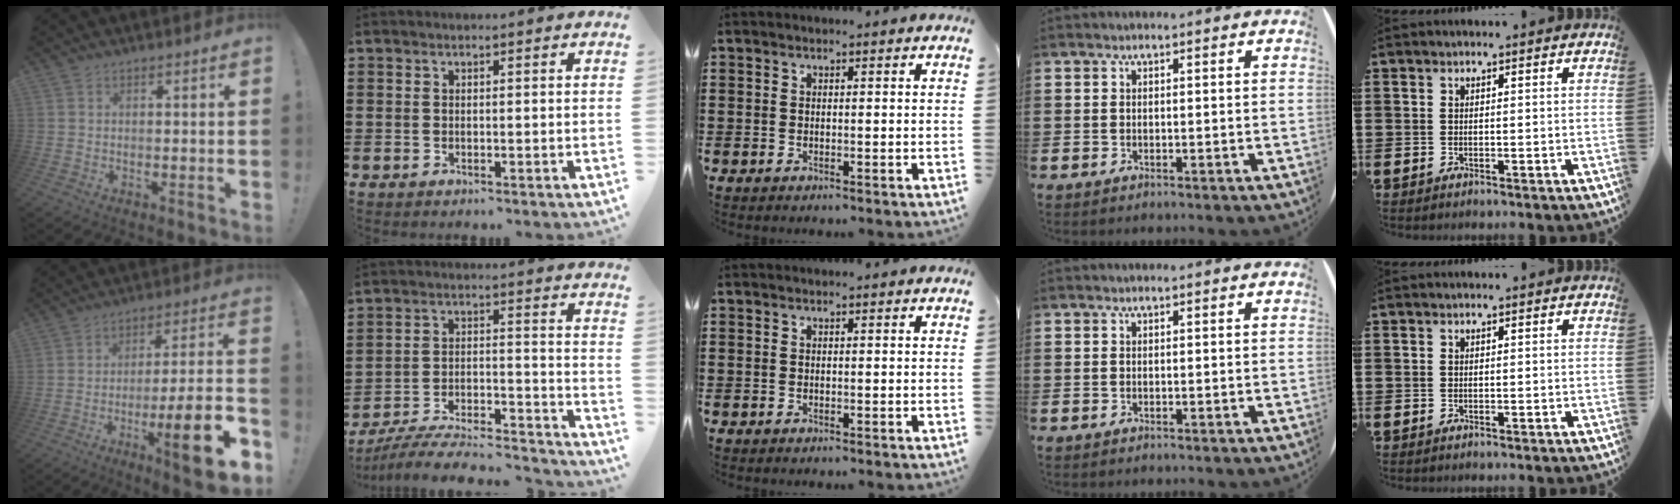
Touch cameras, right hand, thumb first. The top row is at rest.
{"thumb": {"total": 17.9, "force": [-7.9, 2.7, 15.8], "torque": [-0.227, 0.035, -0.117]}, "index": {"total": 7.1, "force": [-6.4, 1.0, 2.8], "torque": [-0.050, 0.002, -0.127]}}